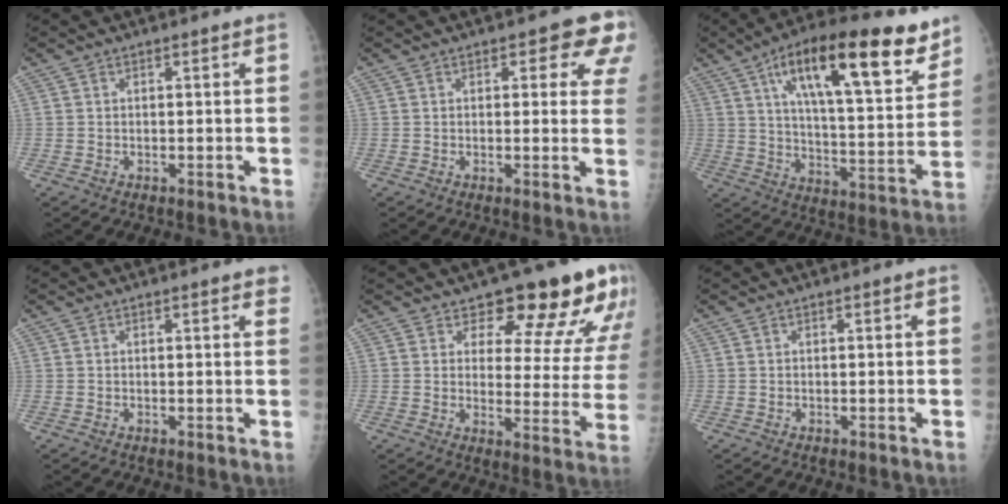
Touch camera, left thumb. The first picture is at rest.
{"total": 7.1, "force": [3.9, 3.5, 4.7], "torque": [-0.008, -0.012, 0.031]}
{"total": 24.3, "force": [13.3, 8.1, 18.6], "torque": [-0.257, -0.033, 0.211]}
{"total": 1.9, "force": [1.3, 0.5, 1.3], "torque": [-0.008, 0.001, 0.012]}
{"total": 15.7, "force": [12.6, 6.3, 6.7], "torque": [-0.022, -0.084, 0.140]}
{"total": 0.0}